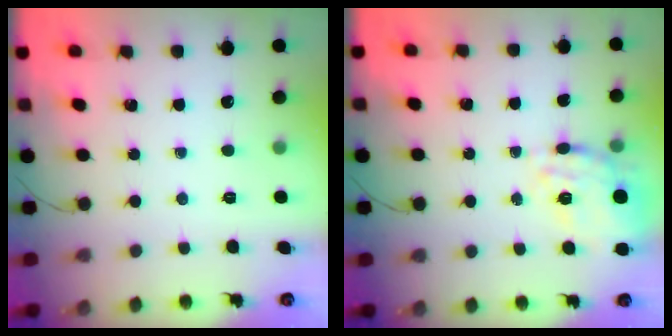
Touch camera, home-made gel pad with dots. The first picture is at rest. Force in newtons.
{"total": 12.5, "press": 12.3, "slide": 2.0}